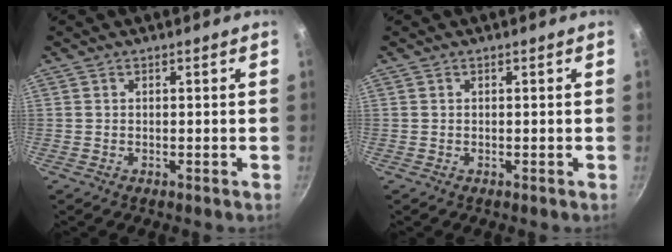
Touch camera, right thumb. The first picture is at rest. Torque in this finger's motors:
{"motor_torque": [0.00, 0.00, 0.00, 0.00, 0.00]}